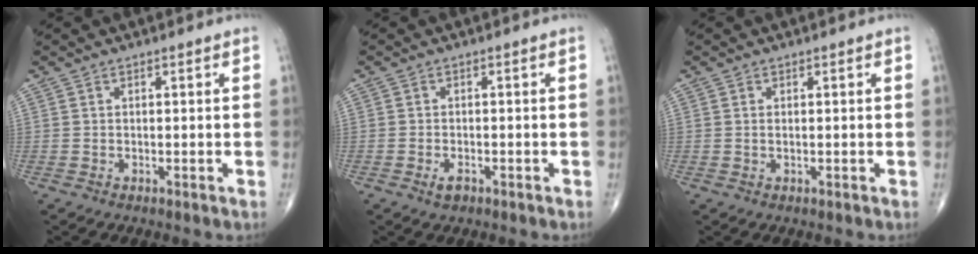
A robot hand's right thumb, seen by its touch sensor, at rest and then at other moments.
{"total": 1.9, "force": [-1.0, 1.1, 1.2], "torque": [-0.020, 0.003, -0.016]}
{"total": 0.5, "force": [0.1, 0.2, 0.5], "torque": [-0.013, 0.000, 0.003]}